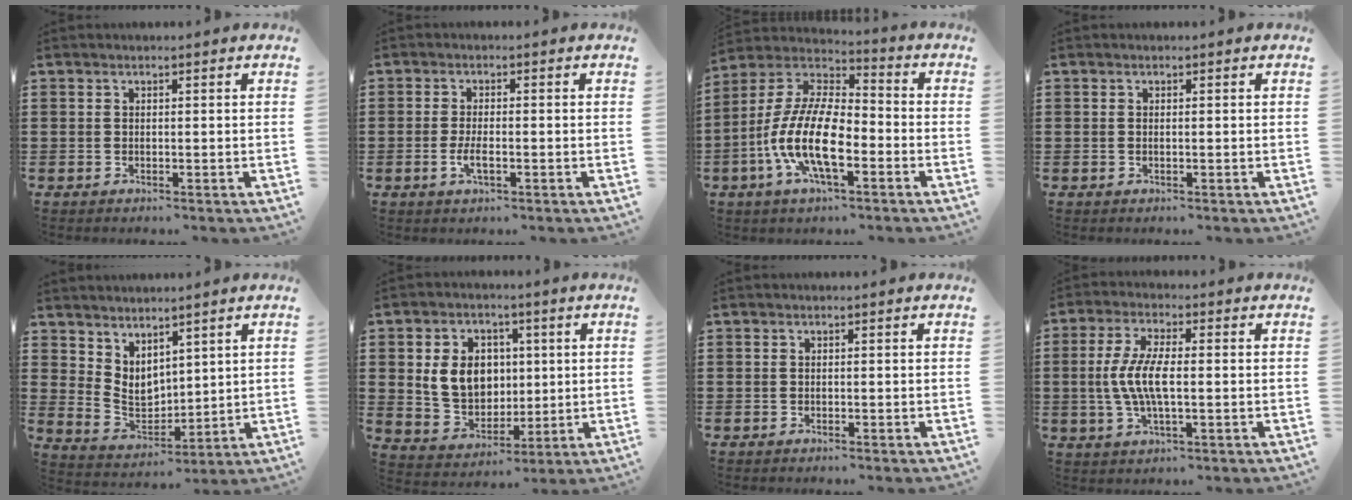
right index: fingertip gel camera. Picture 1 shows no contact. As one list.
[{"total": 2.6, "force": [-0.9, 0.7, 2.3], "torque": [-0.047, -0.002, -0.018]}, {"total": 13.3, "force": [-5.0, 5.4, 11.1], "torque": [-0.265, -0.007, -0.103]}, {"total": 0.0}, {"total": 4.5, "force": [3.3, 2.7, 1.4], "torque": [-0.045, -0.011, 0.064]}, {"total": 8.4, "force": [1.4, 7.0, 4.4], "torque": [-0.094, 0.017, 0.024]}, {"total": 0.0}, {"total": 6.7, "force": [-0.7, 2.1, 6.3], "torque": [-0.139, -0.005, -0.021]}]